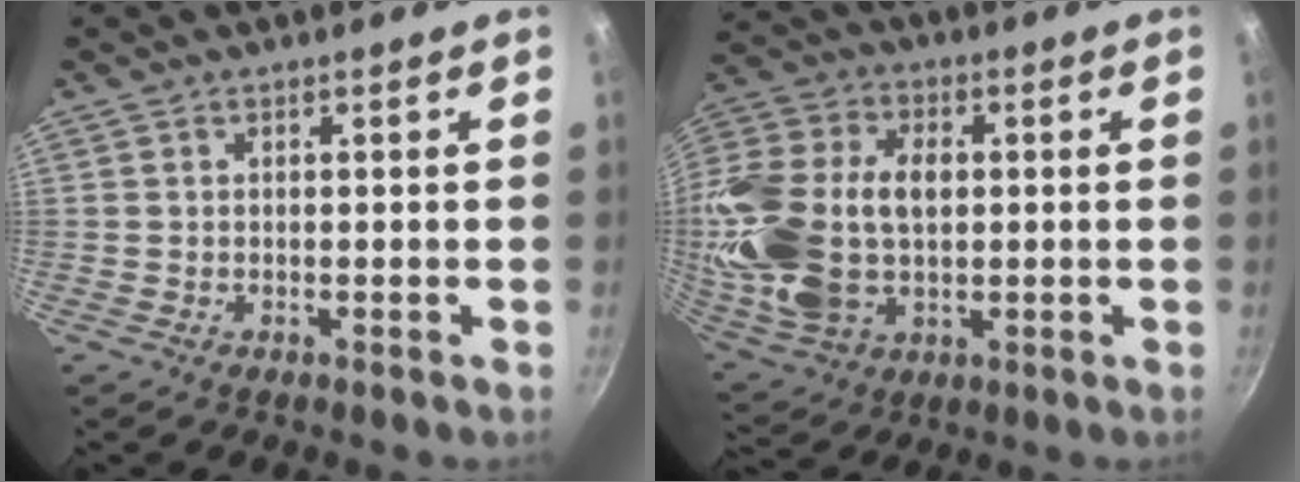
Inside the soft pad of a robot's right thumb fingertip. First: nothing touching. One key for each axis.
{"total": 23.1, "fx": 0.8, "fy": 15.5, "fz": 17.2, "tx": -0.348, "ty": 0.019, "tz": 0.019}